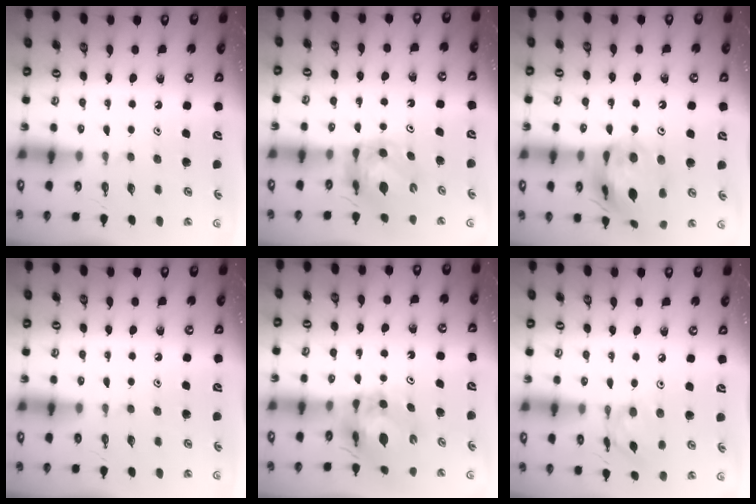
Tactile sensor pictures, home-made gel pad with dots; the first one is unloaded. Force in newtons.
{"total": 6.1, "press": 6.1, "slide": 0.6}
{"total": 19.0, "press": 18.9, "slide": 2.3}
{"total": 0.0}
{"total": 9.5, "press": 9.5, "slide": 0.9}
{"total": 8.4, "press": 8.4, "slide": 0.5}